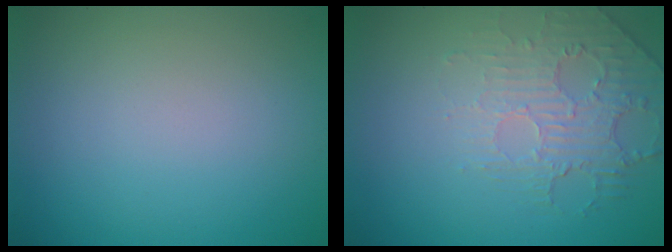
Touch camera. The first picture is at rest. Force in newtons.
{"total": 2.3, "press": 1.5, "slide": 1.7}